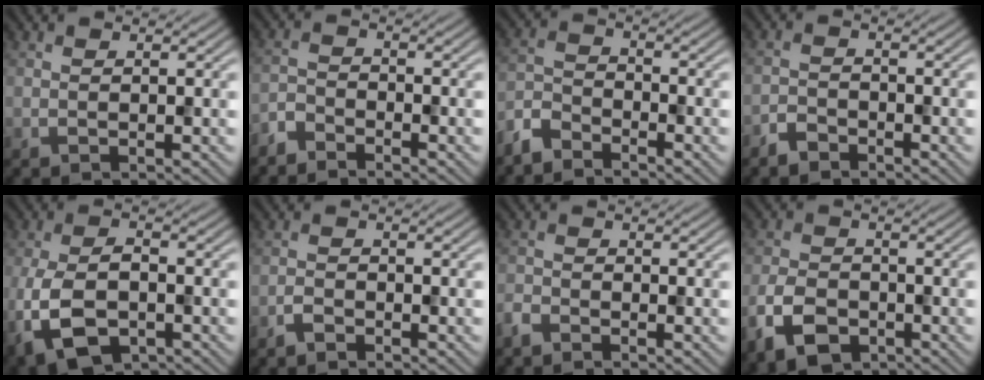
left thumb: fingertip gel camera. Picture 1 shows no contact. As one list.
[{"total": 3.0, "force": [-2.8, 0.8, 0.7], "torque": [-0.016, -0.005, -0.068]}, {"total": 4.5, "force": [-3.9, 1.6, 1.6], "torque": [-0.038, -0.006, -0.097]}, {"total": 2.5, "force": [-2.1, 1.0, 0.7], "torque": [-0.012, 0.001, -0.050]}, {"total": 8.9, "force": [-3.6, 5.0, 6.4], "torque": [-0.154, -0.019, -0.069]}, {"total": 1.7, "force": [-1.5, 0.6, 0.7], "torque": [-0.014, 0.002, -0.034]}, {"total": 2.1, "force": [-1.9, 0.6, 0.7], "torque": [-0.019, -0.005, -0.049]}, {"total": 6.4, "force": [-3.4, 4.0, 3.8], "torque": [-0.087, -0.008, -0.071]}]